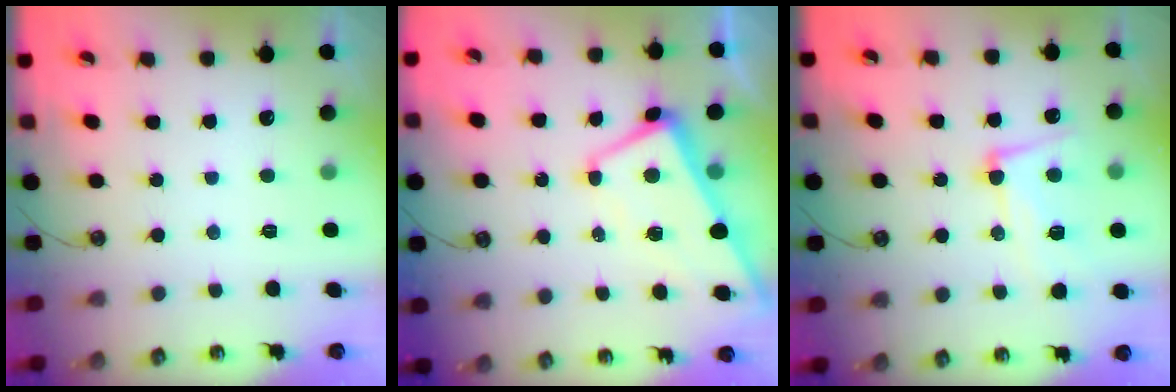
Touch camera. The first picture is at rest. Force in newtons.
{"total": 1.2, "press": 1.0, "slide": 0.7}
{"total": 8.4, "press": 8.3, "slide": 1.8}